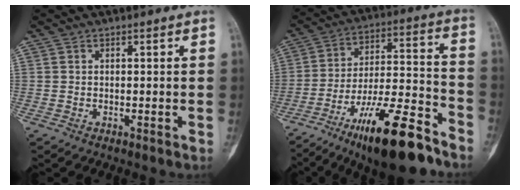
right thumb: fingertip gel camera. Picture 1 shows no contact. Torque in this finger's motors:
{"motor_torque": [2.36, 0.19, 1.34, -1.43, 0.15]}